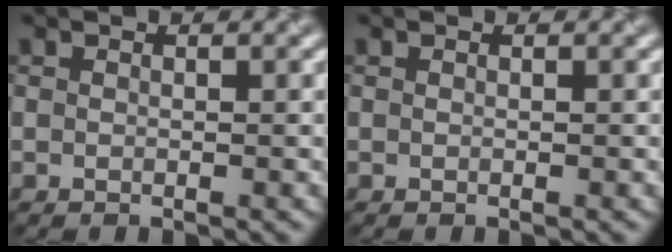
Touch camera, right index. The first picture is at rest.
{"total": 0.0}